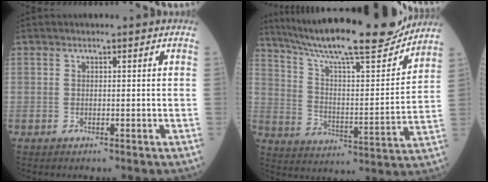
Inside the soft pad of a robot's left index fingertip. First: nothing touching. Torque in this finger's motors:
{"motor_torque": [1.06, -1.08, 0.51, 0.13]}